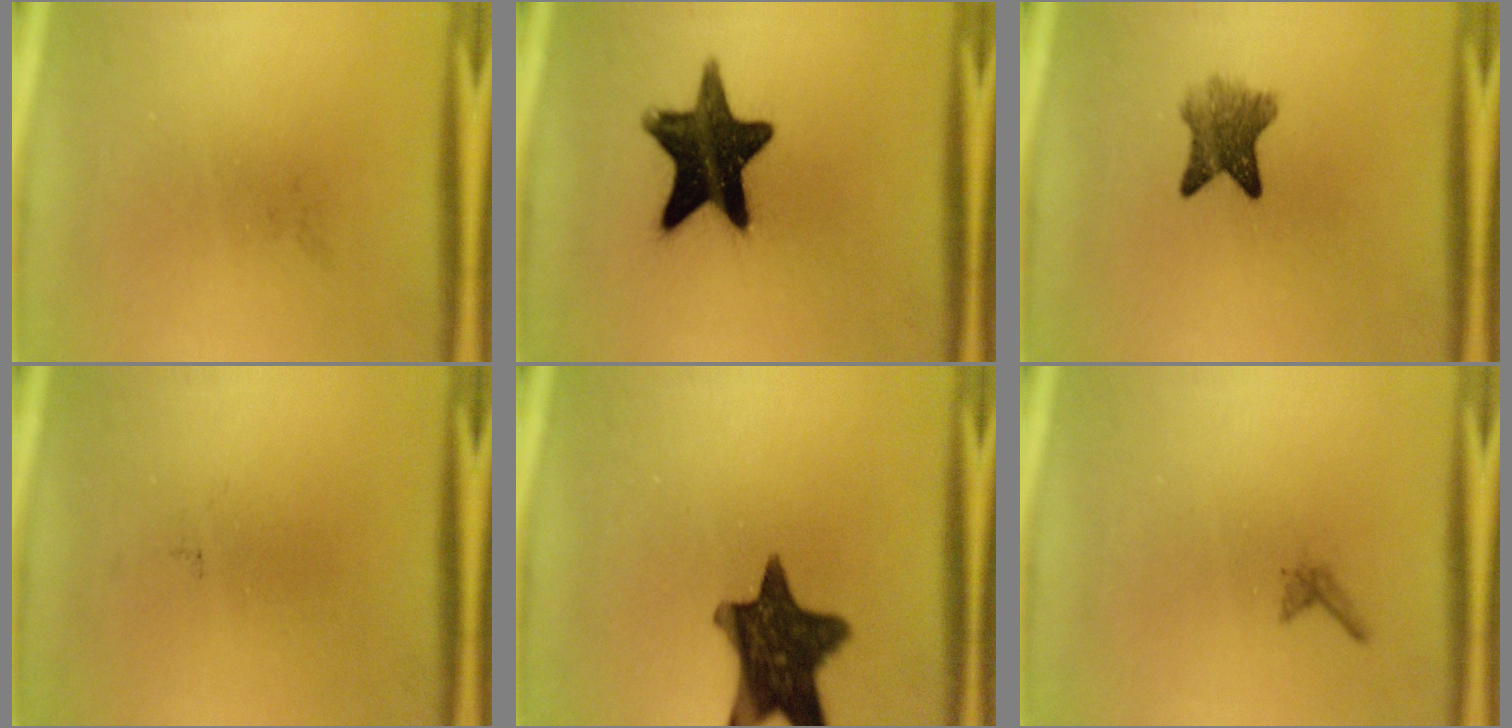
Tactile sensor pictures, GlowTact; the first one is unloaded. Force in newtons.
{"total": 15.7}
{"total": 5.2}
{"total": 0.0}
{"total": 14.1}
{"total": 0.6}